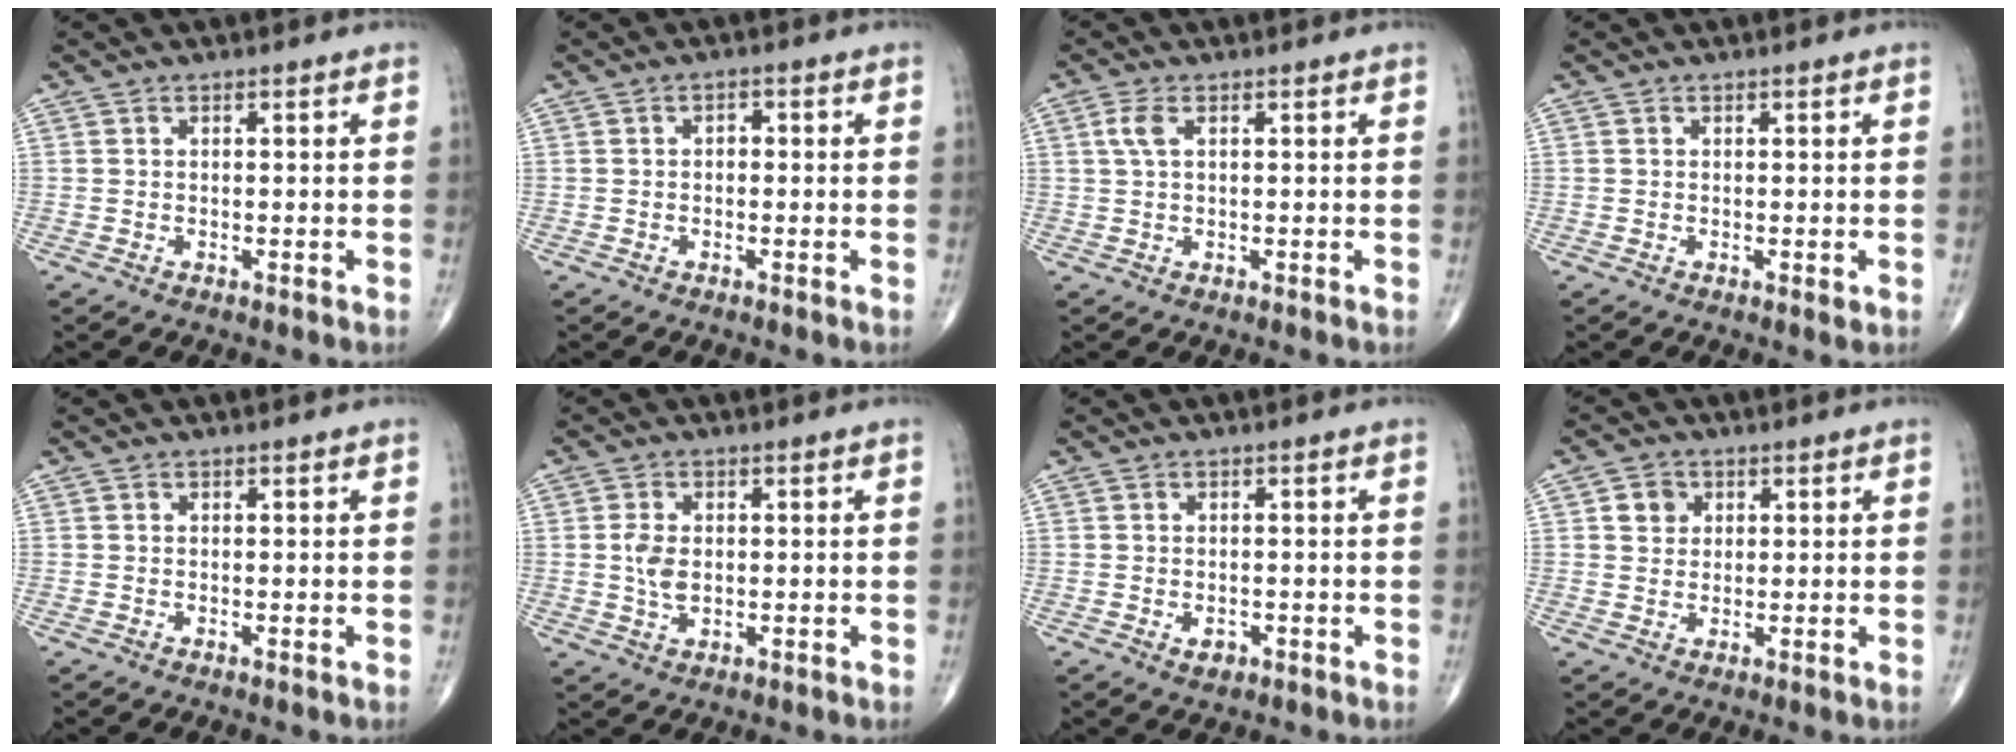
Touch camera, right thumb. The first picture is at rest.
{"total": 1.4, "force": [0.0, 1.0, 1.0], "torque": [-0.009, 0.006, -0.005]}
{"total": 2.7, "force": [0.9, 1.2, 2.3], "torque": [-0.060, 0.011, 0.020]}
{"total": 0.7, "force": [-0.1, 0.3, 0.6], "torque": [-0.007, -0.003, -0.003]}
{"total": 0.0}
{"total": 4.2, "force": [0.2, 2.7, 3.2], "torque": [-0.062, -0.002, 0.006]}
{"total": 2.0, "force": [-0.8, 1.3, 1.3], "torque": [-0.012, 0.001, -0.008]}
{"total": 3.5, "force": [1.1, 3.1, 1.3], "torque": [-0.003, -0.002, 0.015]}